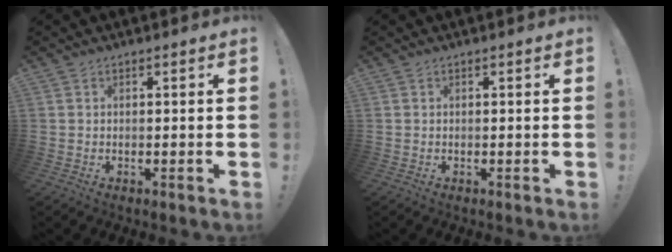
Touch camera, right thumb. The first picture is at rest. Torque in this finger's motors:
{"motor_torque": [0.00, 0.00, 0.10, -0.07, 0.00]}